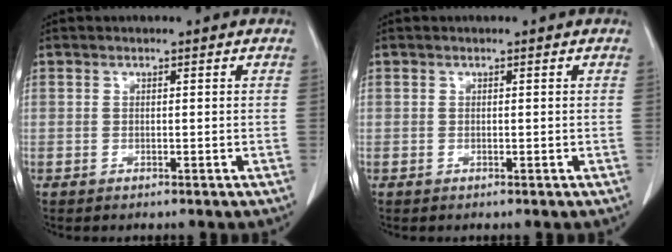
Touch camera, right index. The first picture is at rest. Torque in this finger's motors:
{"motor_torque": [0.00, 0.00, 0.02, 0.00]}